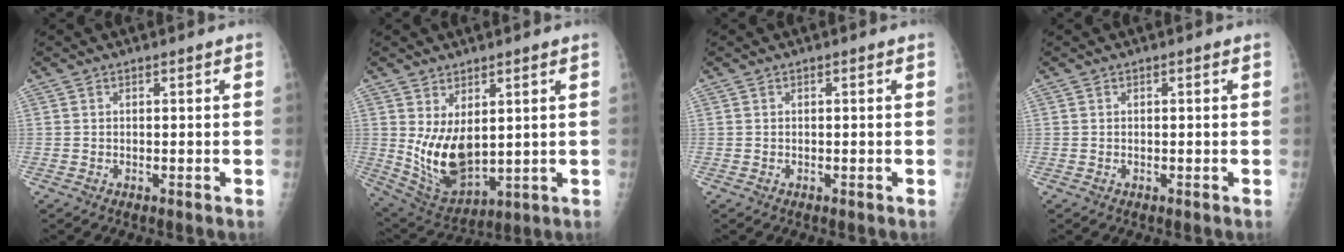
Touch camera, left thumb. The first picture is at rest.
{"total": 11.2, "force": [1.9, 6.2, 9.2], "torque": [-0.147, -0.028, 0.059]}
{"total": 0.0}
{"total": 0.0}